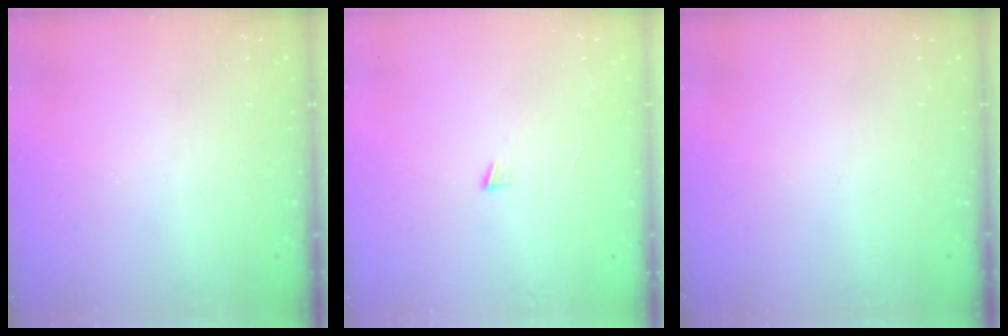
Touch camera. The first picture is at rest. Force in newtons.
{"total": 3.1, "press": 3.1, "slide": 0.4}
{"total": 0.0}